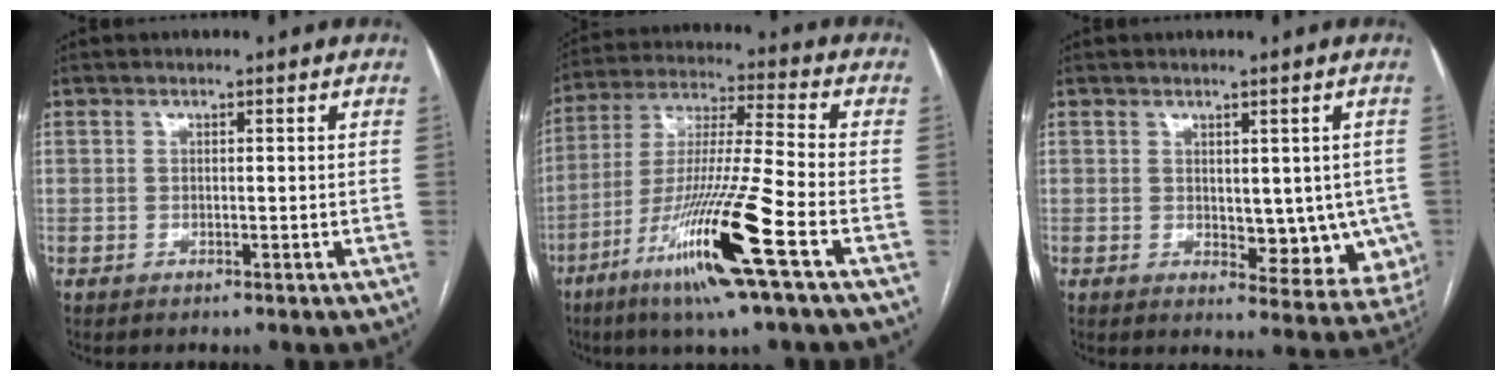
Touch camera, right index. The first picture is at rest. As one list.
[{"total": 17.3, "force": [-8.1, -0.6, 15.3], "torque": [-0.317, -0.030, -0.151]}, {"total": 8.5, "force": [-0.1, 4.4, 7.3], "torque": [-0.069, -0.011, 0.007]}]